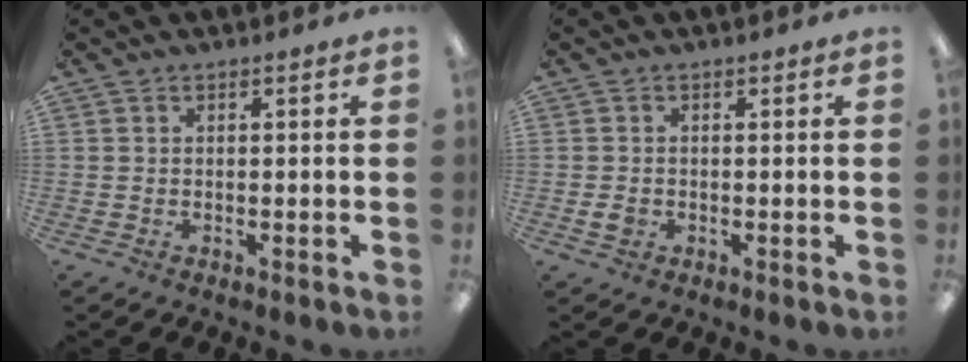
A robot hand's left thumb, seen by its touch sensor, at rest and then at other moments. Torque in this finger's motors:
{"motor_torque": [-0.22, 0.20, -0.41, 0.30, 0.05]}